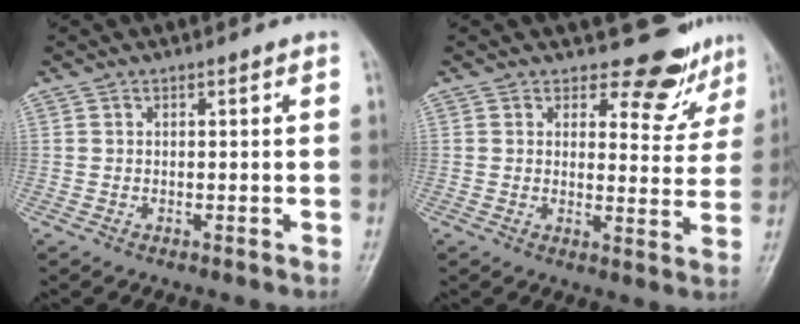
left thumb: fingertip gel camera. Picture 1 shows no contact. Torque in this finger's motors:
{"motor_torque": [0.04, -0.03, 0.01, -0.20, 0.07]}